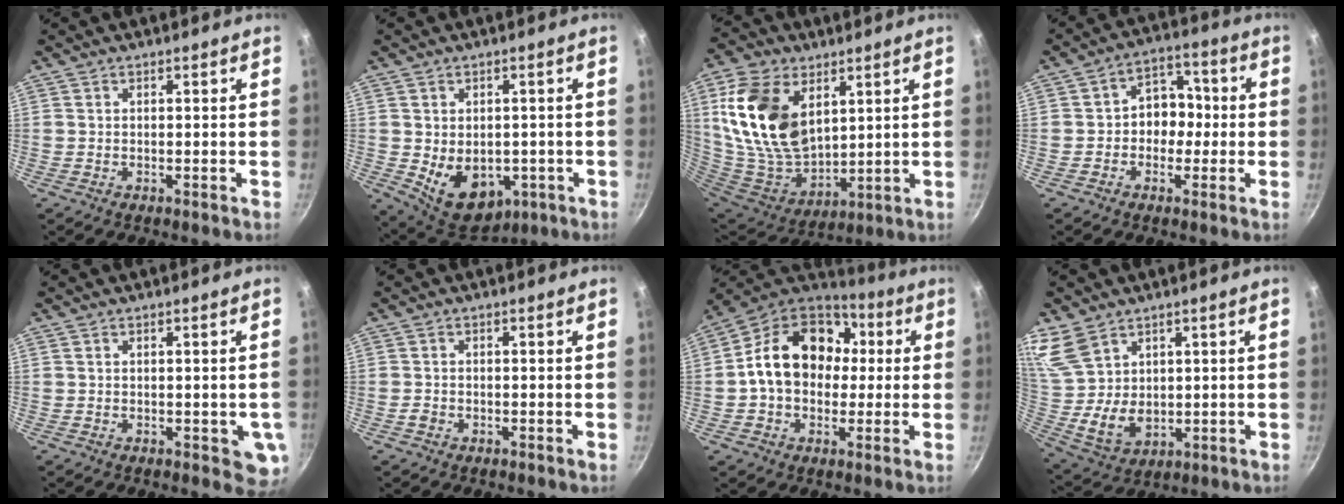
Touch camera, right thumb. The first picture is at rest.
{"total": 11.4, "force": [-2.1, 8.1, 7.7], "torque": [-0.087, -0.010, -0.005]}
{"total": 21.4, "force": [7.2, 13.6, 14.9], "torque": [-0.264, -0.039, 0.150]}
{"total": 8.2, "force": [-0.7, 6.7, 4.7], "torque": [-0.009, 0.028, -0.023]}
{"total": 4.9, "force": [-0.6, 2.4, 4.3], "torque": [-0.031, -0.002, -0.004]}
{"total": 1.1, "force": [-0.6, 0.9, 0.5], "torque": [-0.011, 0.005, -0.012]}
{"total": 19.2, "force": [1.7, 14.7, 12.3], "torque": [-0.177, 0.039, 0.016]}
{"total": 12.6, "force": [7.0, 8.6, 6.2], "torque": [-0.107, -0.036, 0.159]}